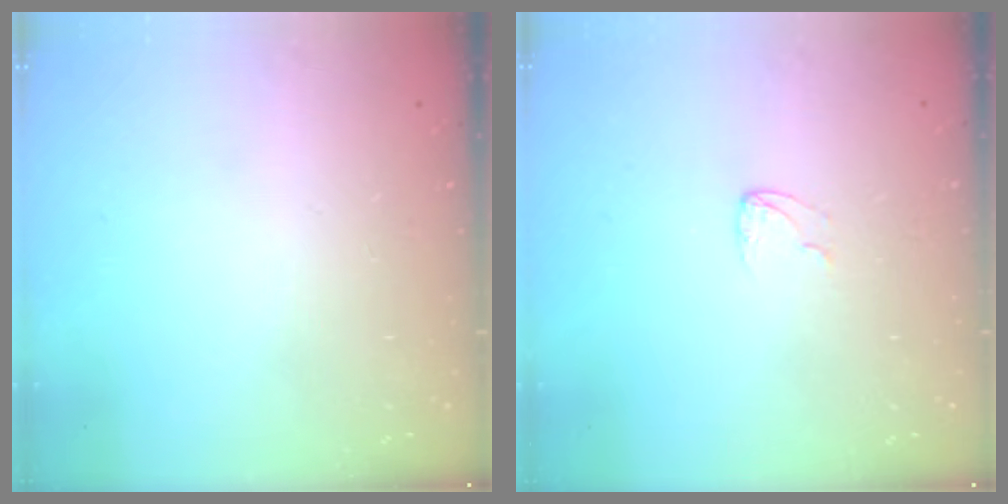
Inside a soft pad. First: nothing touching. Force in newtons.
{"total": 3.0, "press": 3.0, "slide": 0.2}